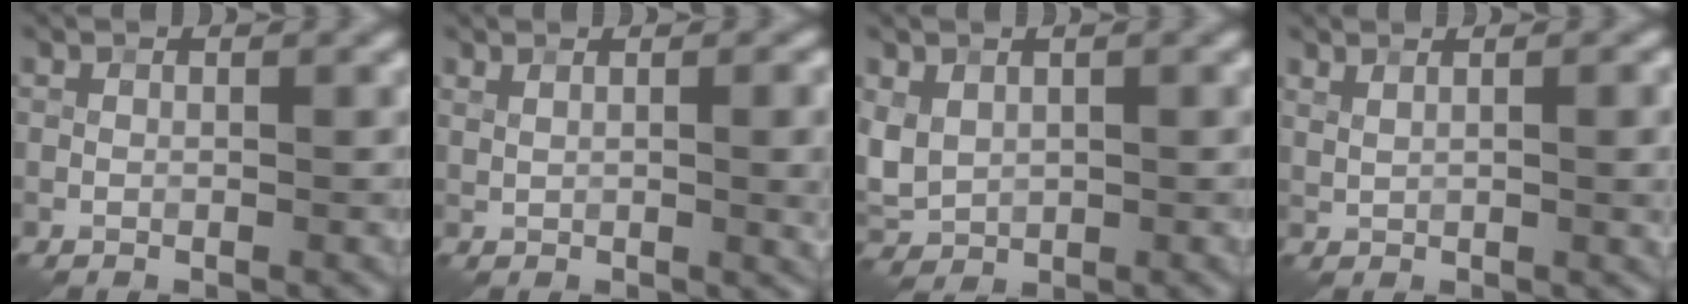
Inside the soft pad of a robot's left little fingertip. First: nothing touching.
{"total": 5.3, "force": [1.4, 2.2, 4.6], "torque": [-0.034, 0.018, 0.018]}
{"total": 3.1, "force": [0.9, 2.4, 1.7], "torque": [-0.047, -0.001, 0.022]}
{"total": 4.4, "force": [1.8, 1.7, 3.6], "torque": [-0.036, 0.013, 0.017]}